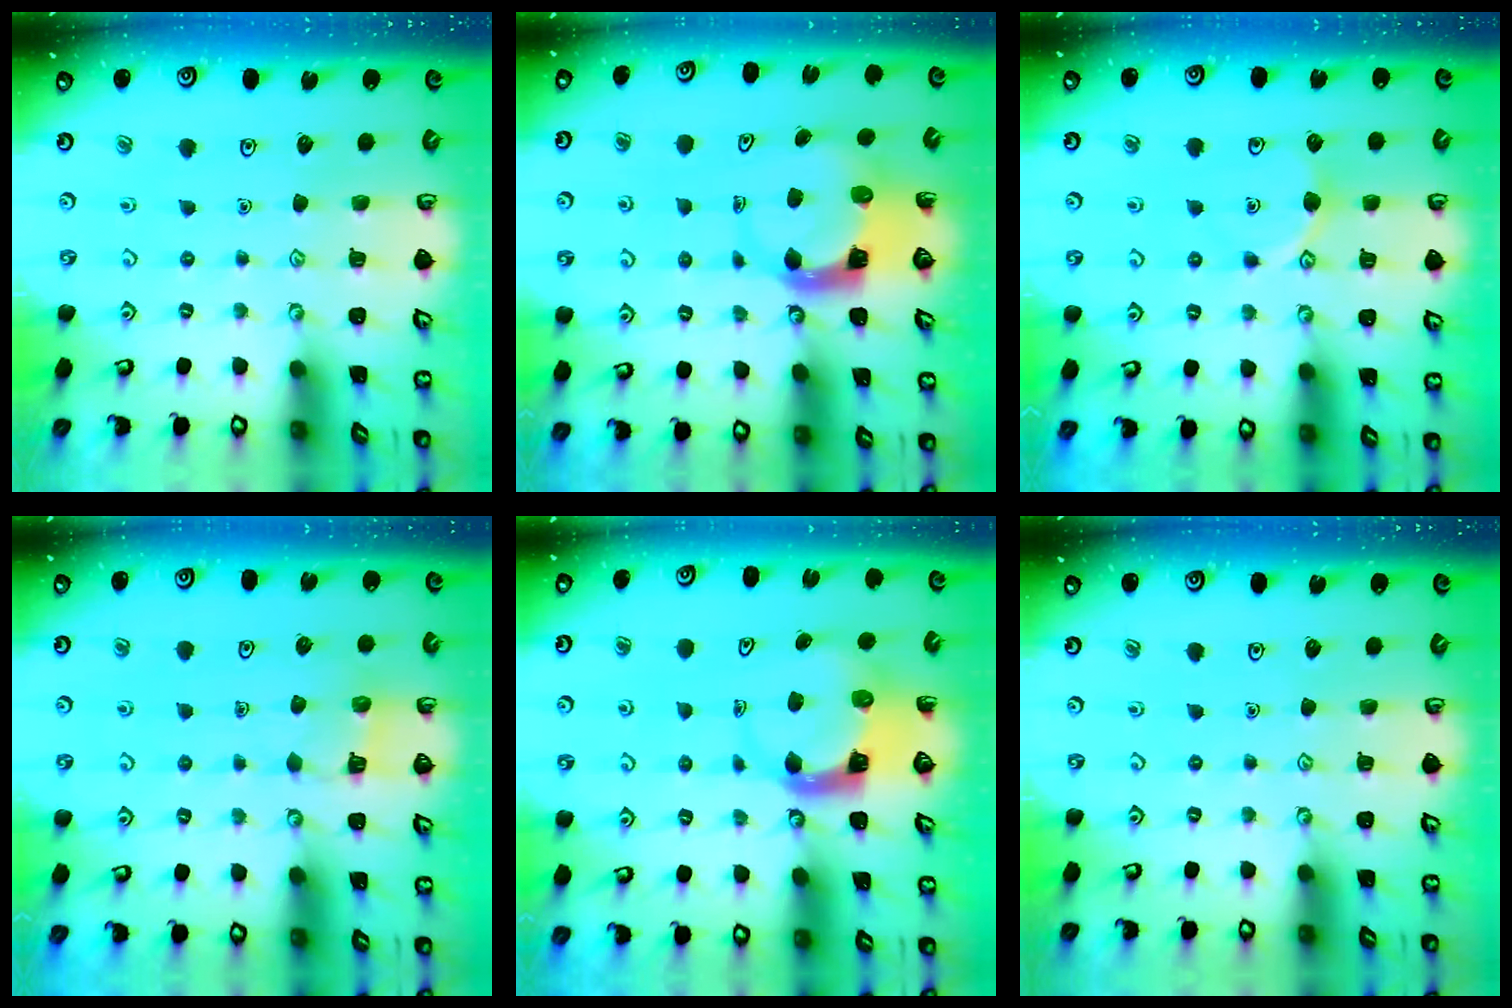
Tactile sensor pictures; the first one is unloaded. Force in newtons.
{"total": 3.9, "press": 3.9, "slide": 0.6}
{"total": 5.1, "press": 5.1, "slide": 0.8}
{"total": 4.1, "press": 4.1, "slide": 0.4}
{"total": 4.0, "press": 3.9, "slide": 0.6}
{"total": 0.0}